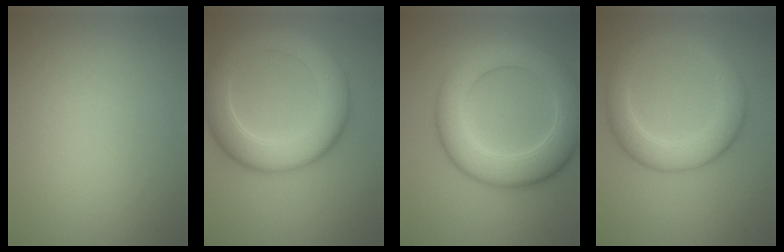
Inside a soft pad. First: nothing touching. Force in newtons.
{"total": 7.9, "press": 7.9, "slide": 0.5}
{"total": 8.2, "press": 8.2, "slide": 0.1}
{"total": 5.0, "press": 5.0, "slide": 0.1}